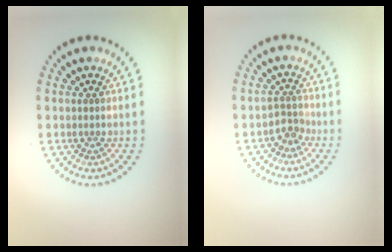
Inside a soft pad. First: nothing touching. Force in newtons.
{"total": 1.8, "press": 1.2, "slide": 1.3}